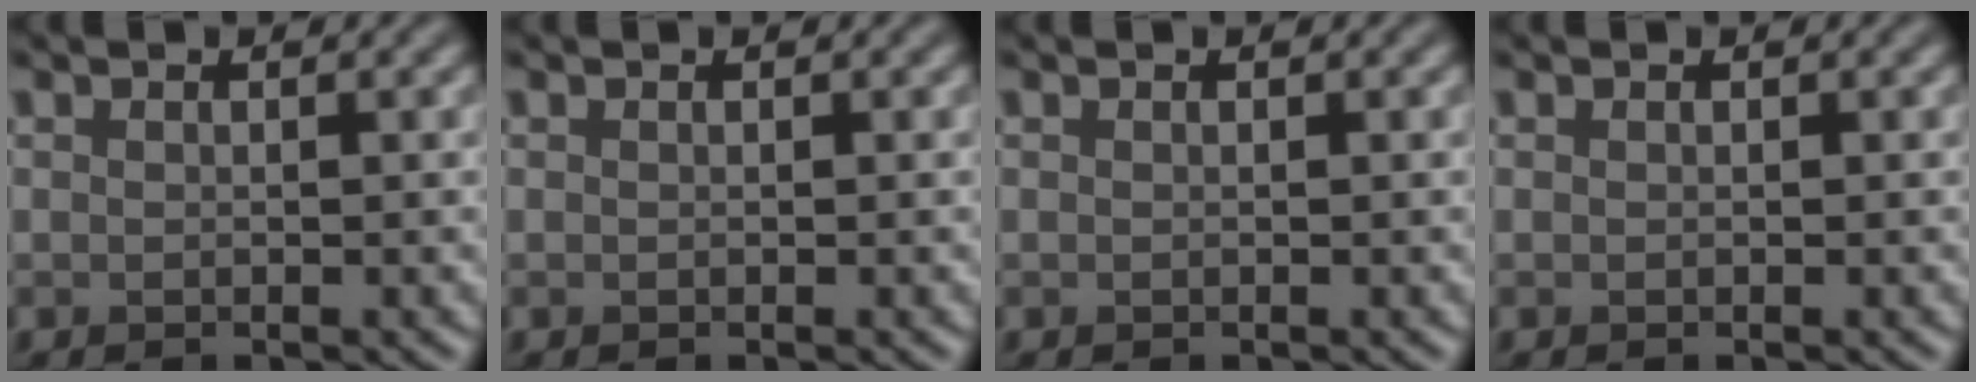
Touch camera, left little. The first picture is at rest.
{"total": 0.0}
{"total": 0.0}
{"total": 0.0}